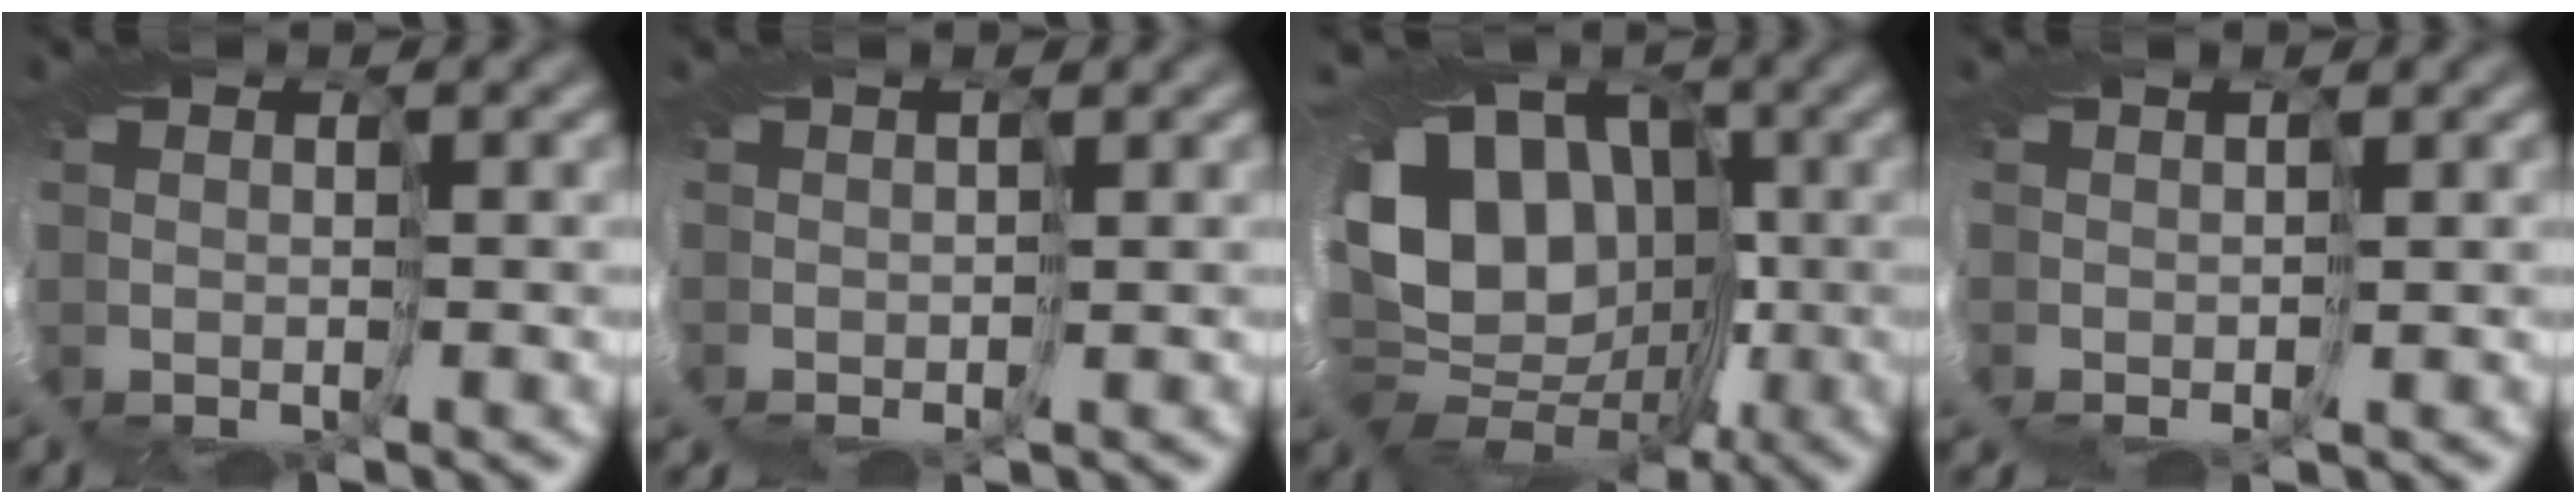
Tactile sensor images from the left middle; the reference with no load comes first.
{"total": 1.1, "force": [0.8, -0.6, -0.3], "torque": [0.012, 0.008, -0.001]}
{"total": 10.6, "force": [1.7, 8.7, 5.8], "torque": [-0.075, 0.026, -0.026]}
{"total": 1.3, "force": [1.0, -0.7, -0.5], "torque": [0.011, 0.012, 0.005]}